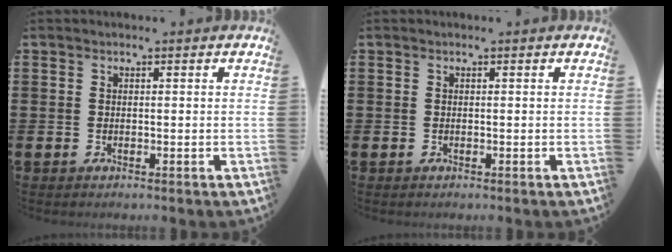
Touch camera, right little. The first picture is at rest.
{"total": 0.0}